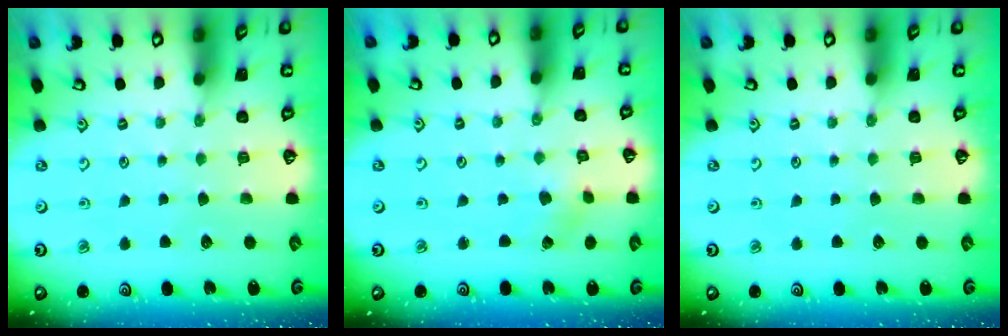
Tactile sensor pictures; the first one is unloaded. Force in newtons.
{"total": 1.6, "press": 1.6, "slide": 0.1}
{"total": 0.0}